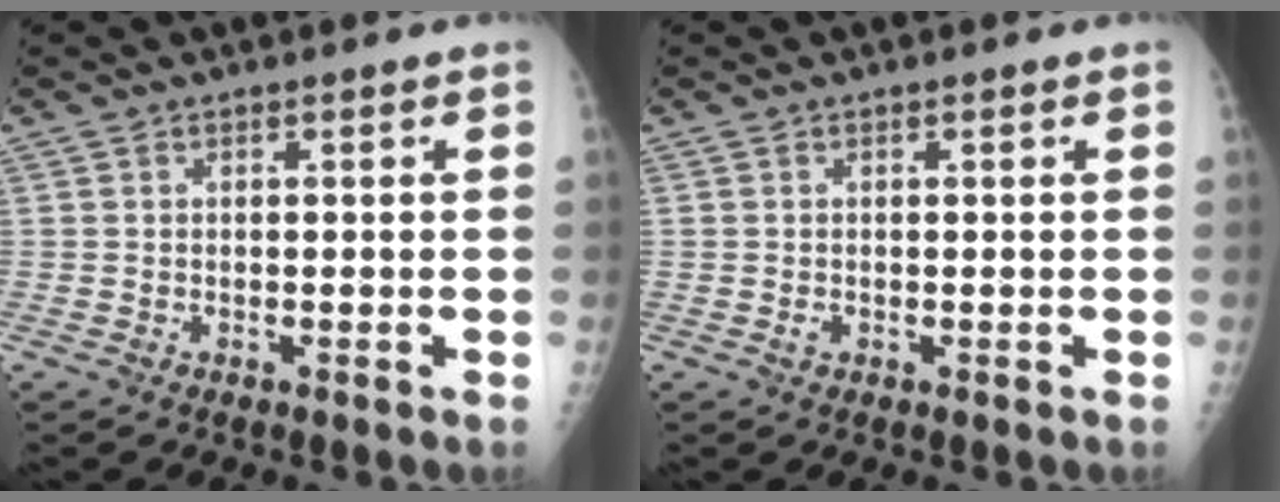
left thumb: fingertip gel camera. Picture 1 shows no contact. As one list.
[{"total": 0.7, "force": [-0.1, 0.6, 0.3], "torque": [0.000, 0.000, -0.002]}]